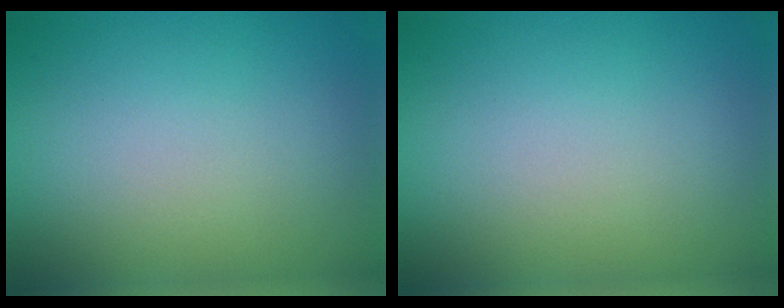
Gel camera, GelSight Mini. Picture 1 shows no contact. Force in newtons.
{"total": 0.0}